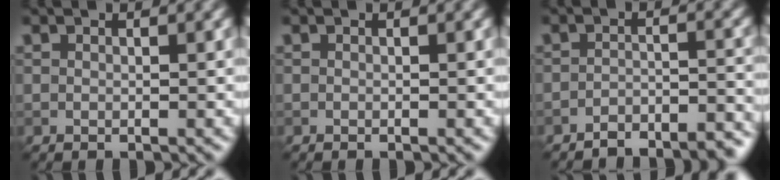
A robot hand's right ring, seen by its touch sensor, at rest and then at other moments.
{"total": 0.0}
{"total": 4.3, "force": [-4.0, 0.9, 1.3], "torque": [-0.019, -0.001, -0.060]}